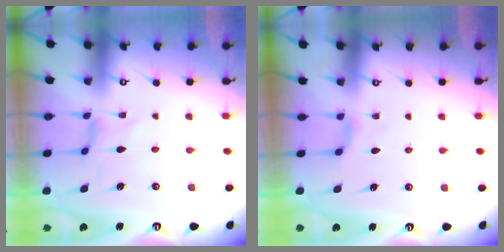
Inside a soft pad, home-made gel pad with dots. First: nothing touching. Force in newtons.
{"total": 2.9, "press": 2.9, "slide": 0.5}